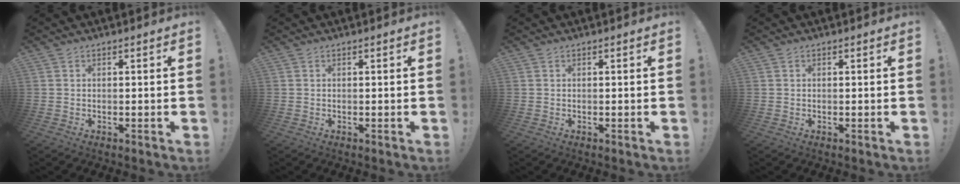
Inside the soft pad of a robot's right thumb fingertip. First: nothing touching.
{"total": 0.0}
{"total": 0.0}
{"total": 0.0}